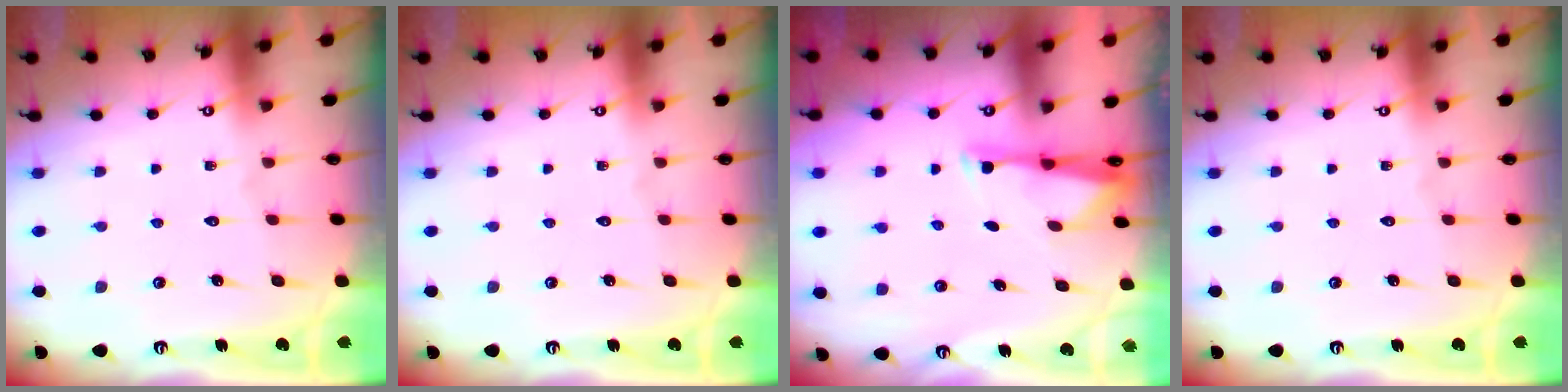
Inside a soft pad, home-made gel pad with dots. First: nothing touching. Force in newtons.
{"total": 0.0}
{"total": 2.9, "press": 2.9, "slide": 0.6}
{"total": 0.0}